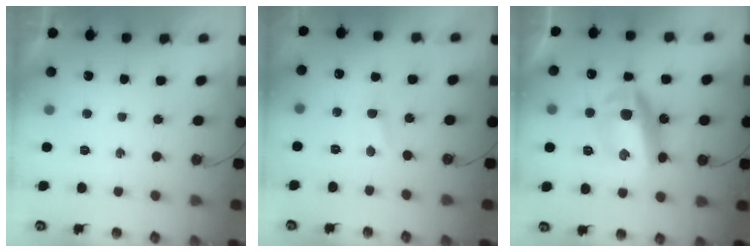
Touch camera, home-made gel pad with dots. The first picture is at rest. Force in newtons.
{"total": 1.5, "press": 1.4, "slide": 0.2}
{"total": 14.8, "press": 14.8, "slide": 0.5}